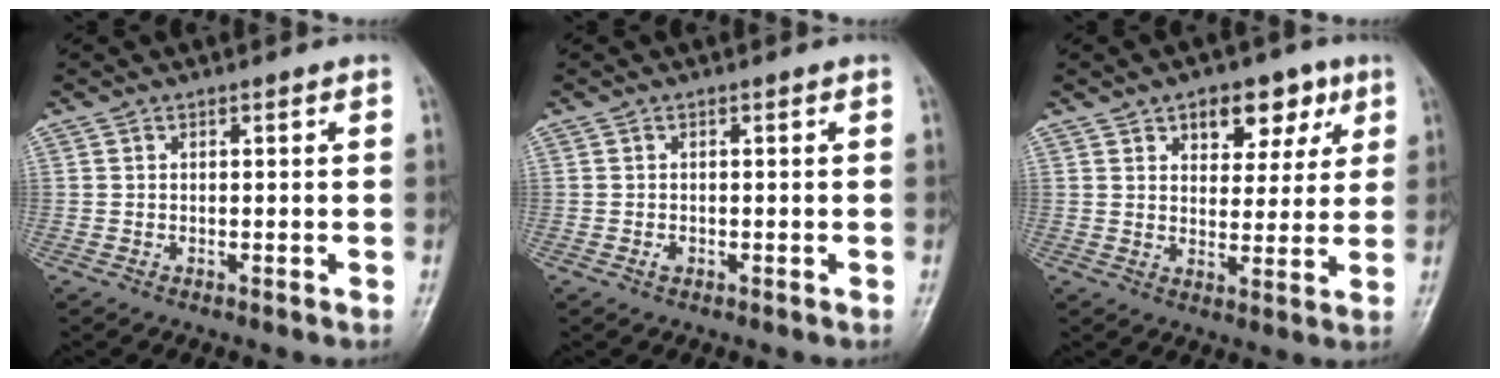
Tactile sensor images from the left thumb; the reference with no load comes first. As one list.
[{"total": 0.8, "force": [-0.3, 0.5, 0.5], "torque": [-0.008, 0.001, -0.005]}, {"total": 9.4, "force": [4.8, 5.8, 5.7], "torque": [-0.037, -0.016, 0.064]}]